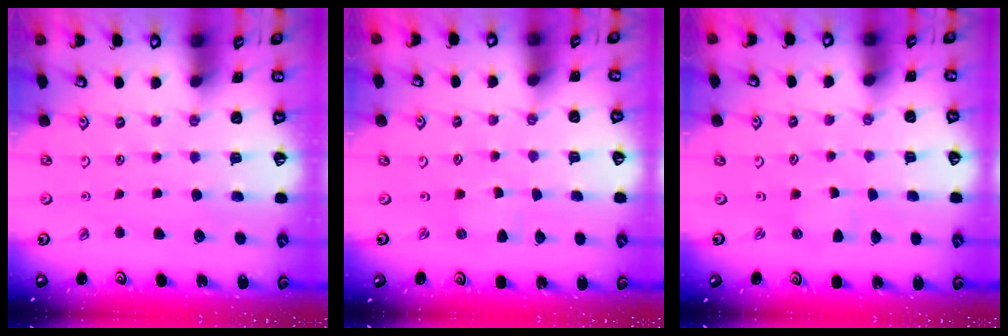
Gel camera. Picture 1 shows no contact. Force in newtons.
{"total": 0.0}
{"total": 0.0}